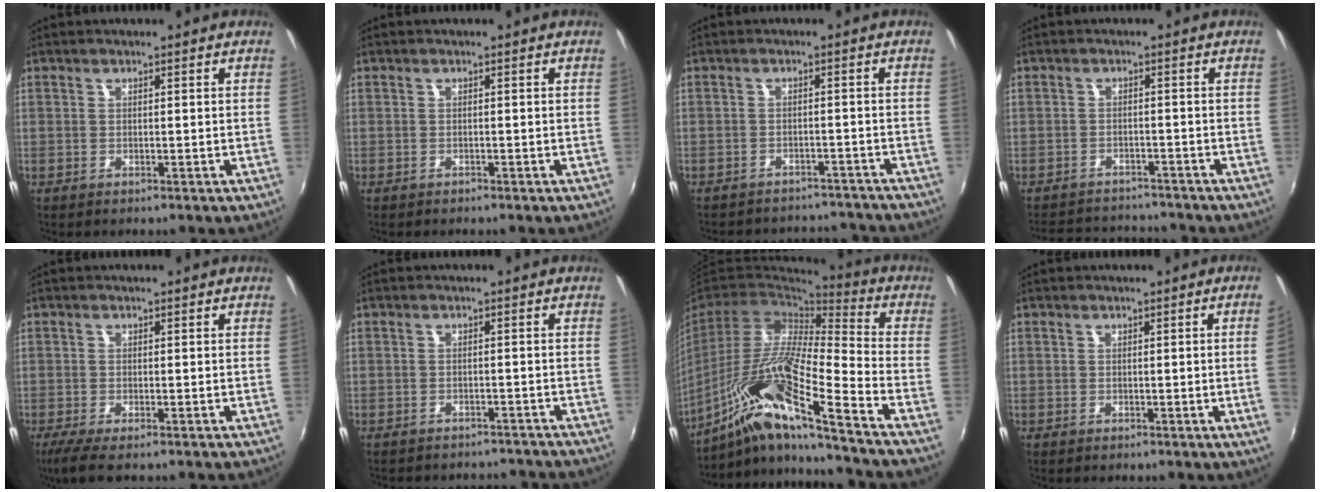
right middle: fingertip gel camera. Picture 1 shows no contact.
{"total": 0.6, "force": [-0.6, 0.2, 0.0], "torque": [-0.001, 0.000, -0.010]}
{"total": 13.1, "force": [-11.9, 4.6, 3.2], "torque": [-0.078, 0.017, -0.142]}
{"total": 8.9, "force": [-8.1, 3.1, 1.9], "torque": [-0.055, 0.025, -0.118]}
{"total": 3.9, "force": [-2.6, 0.3, 2.9], "torque": [-0.063, -0.016, -0.048]}
{"total": 9.1, "force": [-8.3, 2.9, 2.5], "torque": [-0.059, -0.003, -0.103]}
{"total": 19.3, "force": [-12.2, 0.7, 15.0], "torque": [-0.249, -0.033, -0.238]}
{"total": 3.1, "force": [0.1, -1.8, 2.5], "torque": [-0.034, -0.013, 0.006]}